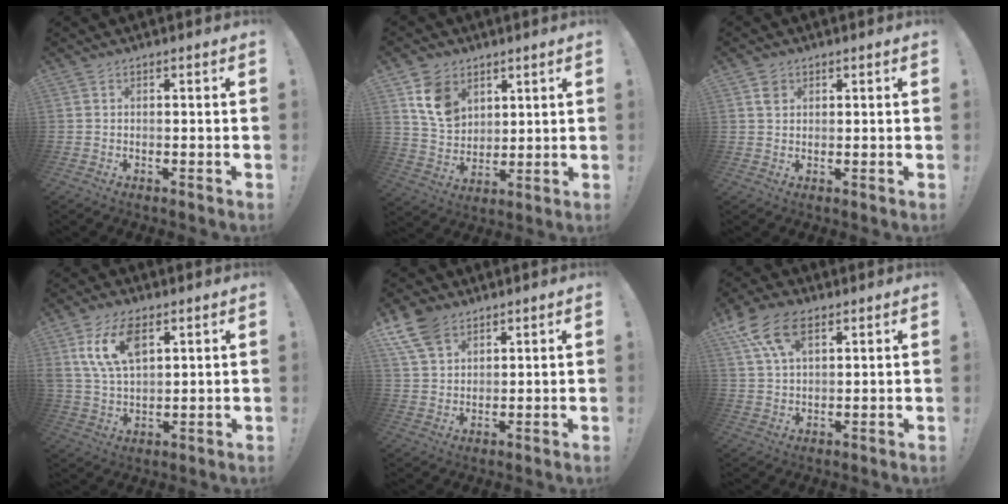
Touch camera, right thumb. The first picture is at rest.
{"total": 10.8, "force": [5.8, 7.4, 5.3], "torque": [-0.087, -0.021, 0.115]}
{"total": 2.3, "force": [1.2, 1.9, 0.6], "torque": [-0.002, -0.002, 0.022]}
{"total": 12.2, "force": [5.8, 6.9, 8.2], "torque": [-0.163, -0.009, 0.107]}
{"total": 10.1, "force": [6.4, 6.4, 4.5], "torque": [-0.088, -0.024, 0.129]}
{"total": 12.5, "force": [6.6, 7.2, 7.8], "torque": [-0.154, -0.017, 0.124]}